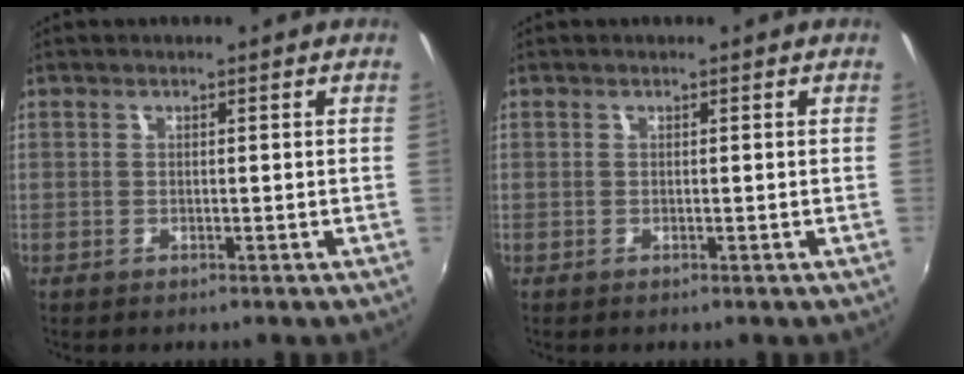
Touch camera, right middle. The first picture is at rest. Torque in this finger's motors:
{"motor_torque": [0.03, -0.15, 0.00, 0.00]}